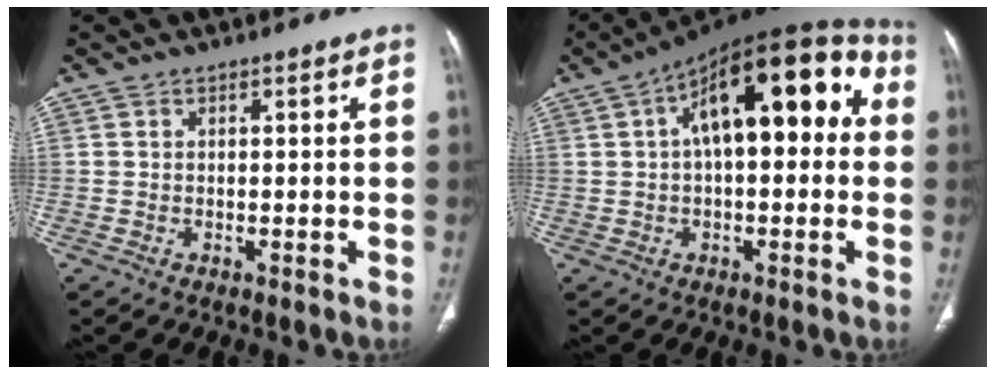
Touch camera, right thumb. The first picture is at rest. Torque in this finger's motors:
{"motor_torque": [-0.82, 2.85, 0.53, 0.00, 0.18]}